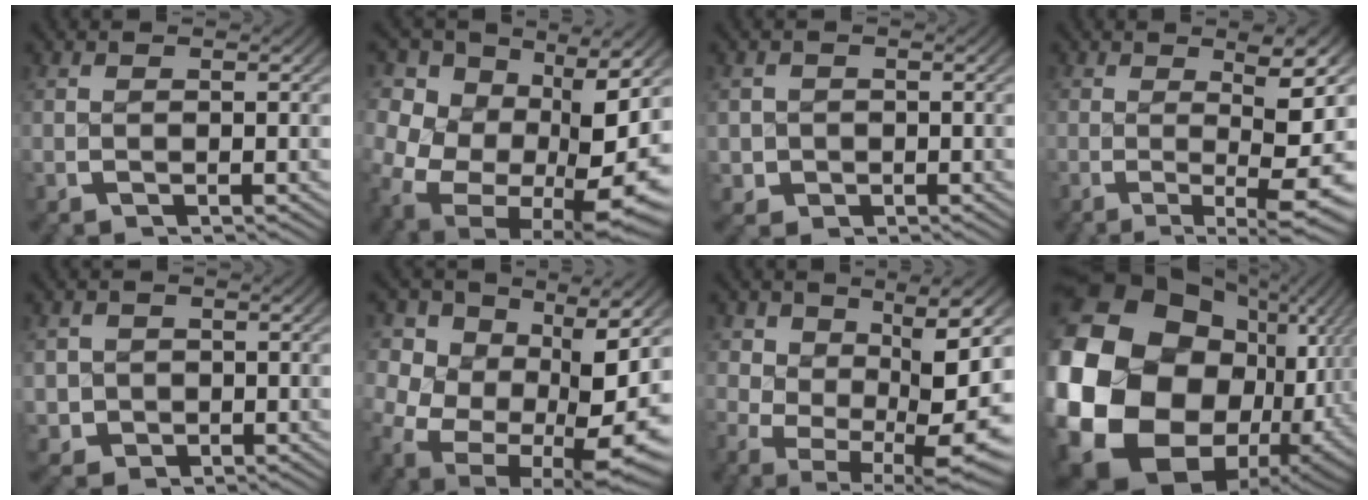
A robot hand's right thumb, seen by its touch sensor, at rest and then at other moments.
{"total": 15.9, "force": [-2.4, 11.8, 10.5], "torque": [-0.248, -0.087, -0.005]}
{"total": 2.6, "force": [-0.6, 2.5, 0.7], "torque": [-0.022, -0.019, -0.002]}
{"total": 7.8, "force": [-1.6, 2.5, 7.2], "torque": [-0.109, -0.025, -0.014]}
{"total": 3.9, "force": [-0.8, 3.6, 1.3], "torque": [-0.037, -0.026, -0.001]}
{"total": 14.1, "force": [-2.1, 10.2, 9.5], "torque": [-0.213, -0.076, -0.003]}
{"total": 9.3, "force": [-1.3, 5.0, 7.8], "torque": [-0.129, -0.049, 0.009]}
{"total": 28.3, "force": [-2.5, 20.3, 19.5], "torque": [-0.397, -0.083, -0.008]}